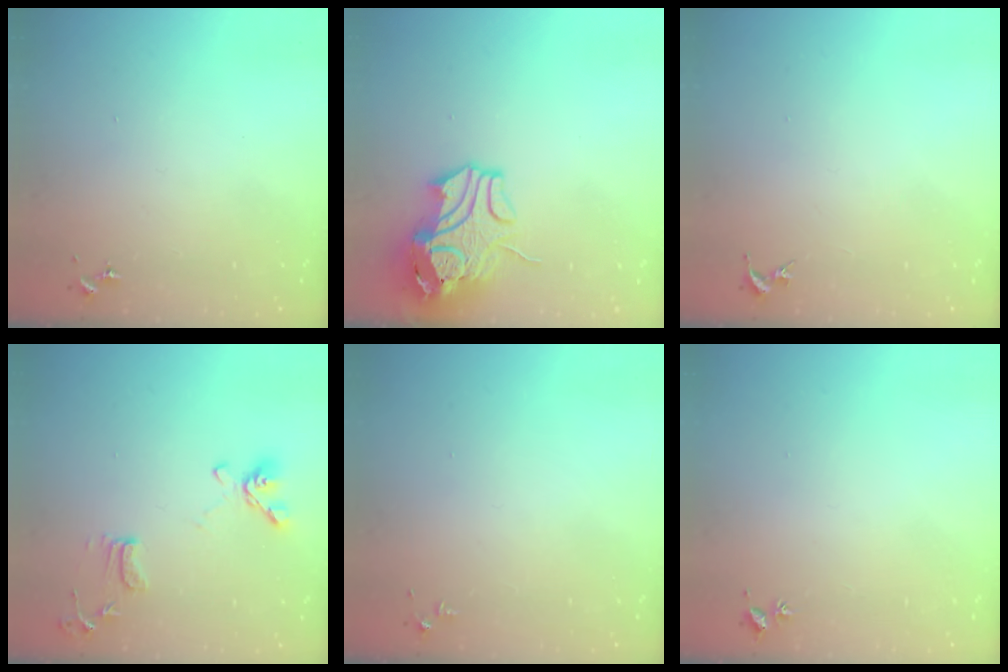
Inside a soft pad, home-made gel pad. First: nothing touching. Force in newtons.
{"total": 12.8, "press": 12.7, "slide": 1.8}
{"total": 0.0}
{"total": 11.2, "press": 11.0, "slide": 2.0}
{"total": 2.8, "press": 2.8, "slide": 0.4}
{"total": 2.0, "press": 2.0, "slide": 0.3}